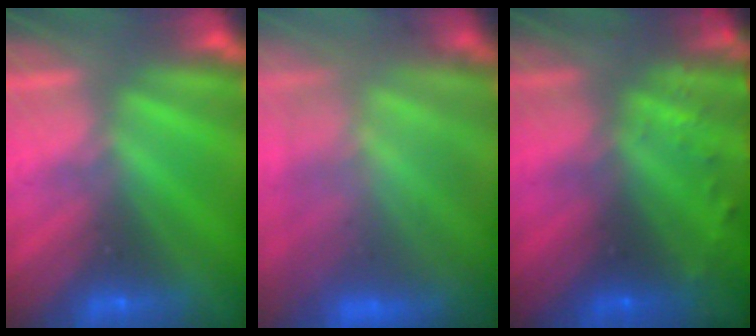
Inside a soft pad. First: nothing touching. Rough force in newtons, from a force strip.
{"total": 9.0}
{"total": 6.0}